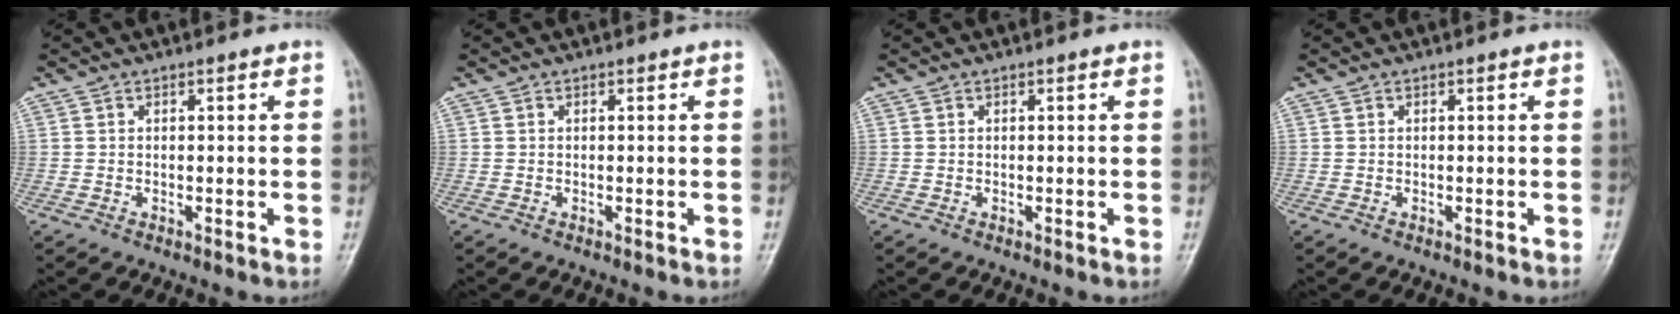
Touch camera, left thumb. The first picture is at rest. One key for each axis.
{"total": 0.0}
{"total": 0.0}
{"total": 0.0}